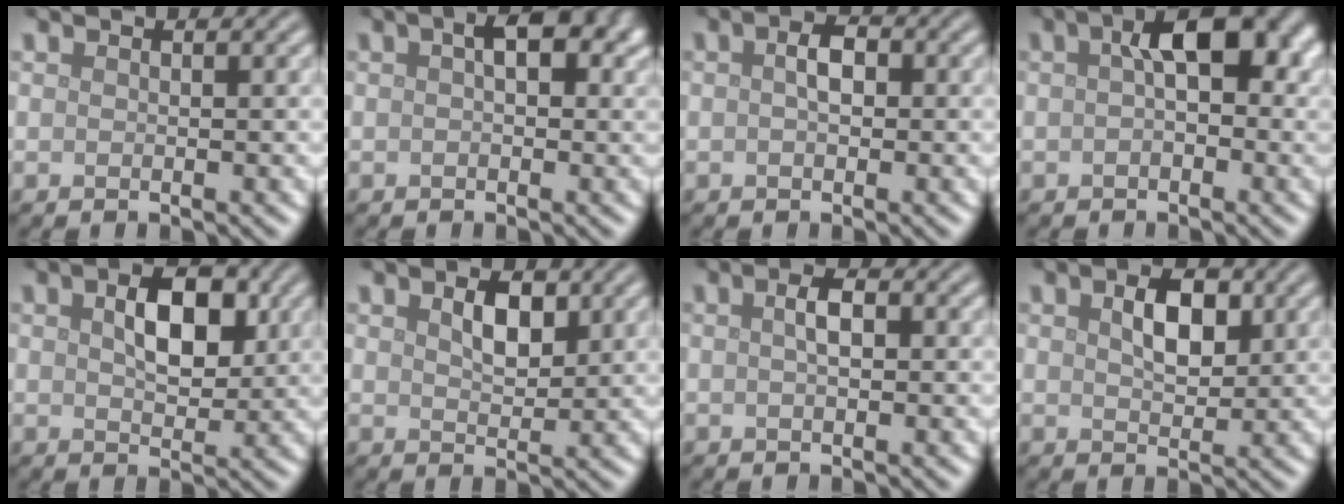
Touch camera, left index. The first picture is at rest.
{"total": 3.6, "force": [1.0, 1.9, 3.0], "torque": [-0.032, 0.009, 0.008]}
{"total": 2.2, "force": [0.2, 1.2, 1.8], "torque": [-0.031, 0.005, -0.002]}
{"total": 5.6, "force": [0.9, 2.7, 4.8], "torque": [-0.059, 0.012, 0.005]}
{"total": 4.9, "force": [1.2, 2.8, 3.9], "torque": [-0.065, 0.004, 0.018]}
{"total": 2.7, "force": [1.1, 1.5, 1.9], "torque": [-0.036, 0.000, 0.020]}
{"total": 1.8, "force": [0.1, 0.7, 1.7], "torque": [-0.030, 0.005, -0.001]}
{"total": 3.6, "force": [1.0, 2.0, 2.7], "torque": [-0.050, 0.003, 0.019]}